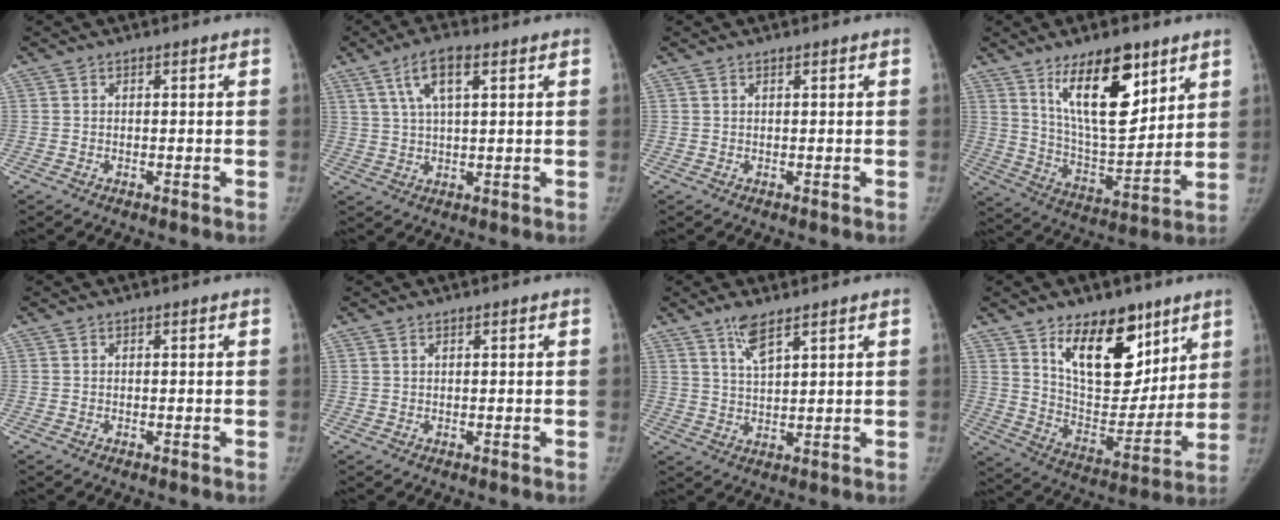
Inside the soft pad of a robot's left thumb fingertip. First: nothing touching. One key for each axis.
{"total": 7.3, "fx": 3.3, "fy": 2.4, "fz": 6.0, "tx": -0.111, "ty": 0.002, "tz": 0.065}
{"total": 0.0}
{"total": 17.1, "fx": 9.4, "fy": 6.7, "fz": 12.6, "tx": -0.162, "ty": -0.061, "tz": 0.169}
{"total": 0.0}
{"total": 0.0}
{"total": 4.5, "fx": 3.2, "fy": 1.1, "fz": 3.1, "tx": -0.054, "ty": -0.021, "tz": 0.065}
{"total": 18.9, "fx": 10.7, "fy": 10.5, "fz": 11.6, "tx": -0.111, "ty": -0.073, "tz": 0.182}